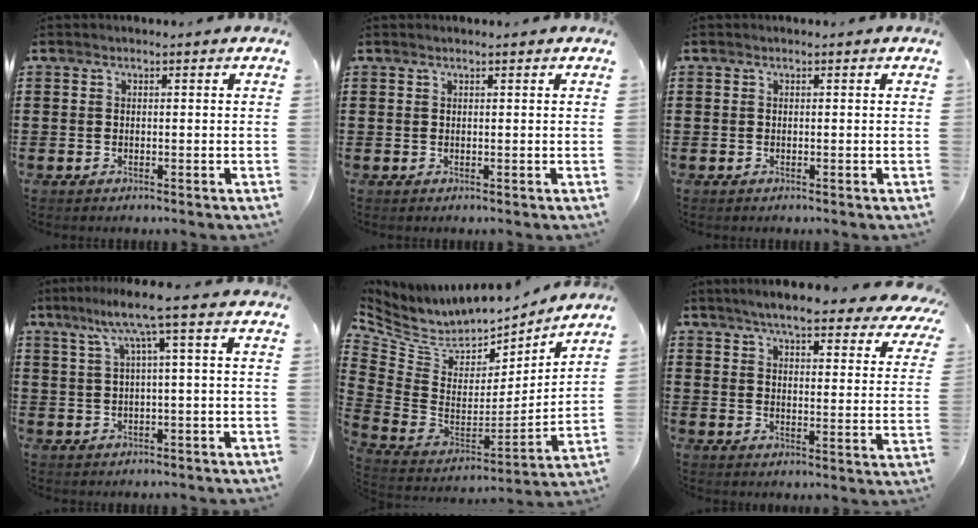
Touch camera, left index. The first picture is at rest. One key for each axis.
{"total": 0.5, "fx": 0.4, "fy": 0.0, "fz": 0.3, "tx": -0.006, "ty": -0.001, "tz": 0.008}
{"total": 0.0}
{"total": 6.9, "fx": 2.4, "fy": 0.2, "fz": 6.5, "tx": -0.137, "ty": 0.003, "tz": 0.035}
{"total": 6.4, "fx": 5.7, "fy": 2.8, "fz": 1.4, "tx": -0.068, "ty": -0.054, "tz": 0.098}
{"total": 6.3, "fx": 5.7, "fy": 0.2, "fz": 2.7, "tx": -0.068, "ty": -0.030, "tz": 0.097}